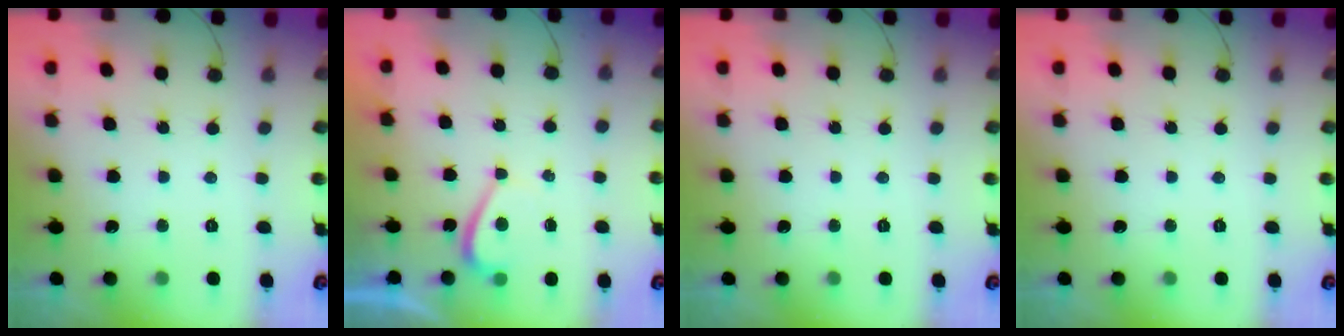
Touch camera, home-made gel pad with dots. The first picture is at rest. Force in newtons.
{"total": 2.0, "press": 1.9, "slide": 0.6}
{"total": 0.0}
{"total": 0.0}